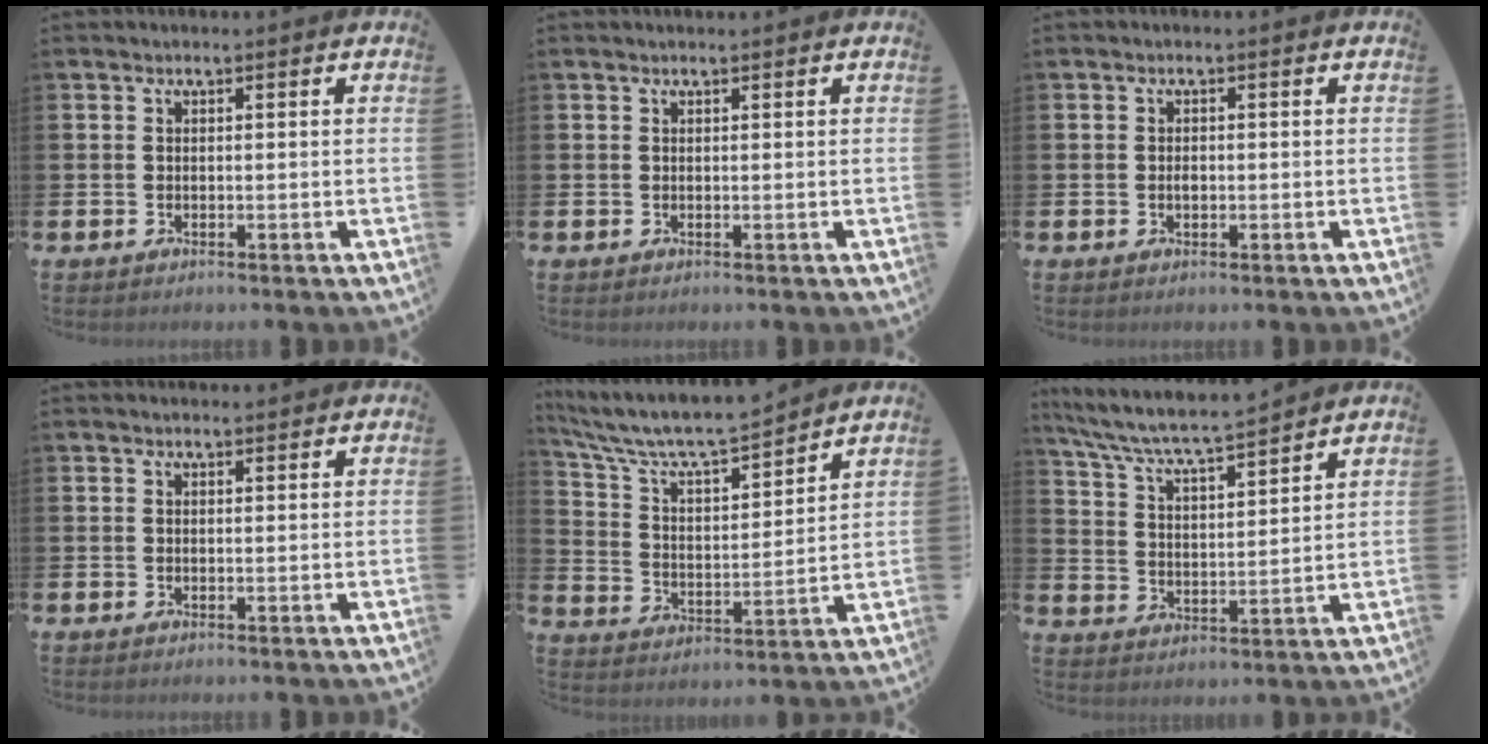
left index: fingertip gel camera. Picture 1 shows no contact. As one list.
[{"total": 0.0}, {"total": 1.1, "force": [-0.1, 0.7, 0.8], "torque": [-0.013, 0.002, -0.004]}, {"total": 0.6, "force": [0.6, 0.1, 0.2], "torque": [0.002, -0.001, 0.009]}, {"total": 7.8, "force": [7.3, 1.2, 2.3], "torque": [-0.088, -0.054, 0.126]}, {"total": 6.4, "force": [6.1, 0.2, 2.0], "torque": [-0.073, -0.046, 0.103]}]